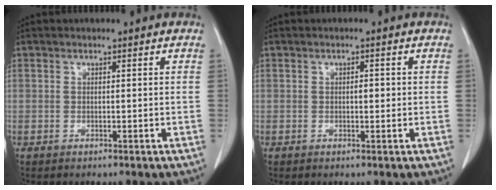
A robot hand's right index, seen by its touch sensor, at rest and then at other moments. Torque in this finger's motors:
{"motor_torque": [0.33, -0.23, 0.16, 0.03]}